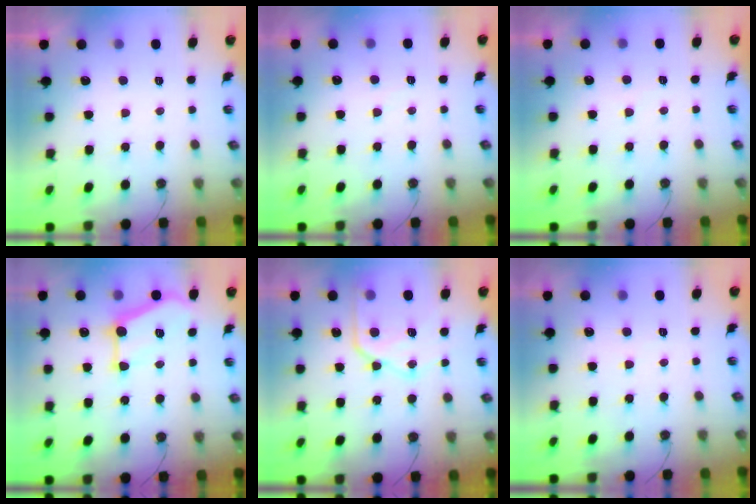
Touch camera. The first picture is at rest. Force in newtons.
{"total": 3.5, "press": 3.5, "slide": 0.6}
{"total": 2.4, "press": 2.4, "slide": 0.4}
{"total": 14.8, "press": 14.8, "slide": 1.2}
{"total": 17.8, "press": 17.7, "slide": 1.8}
{"total": 2.7, "press": 2.7, "slide": 0.4}